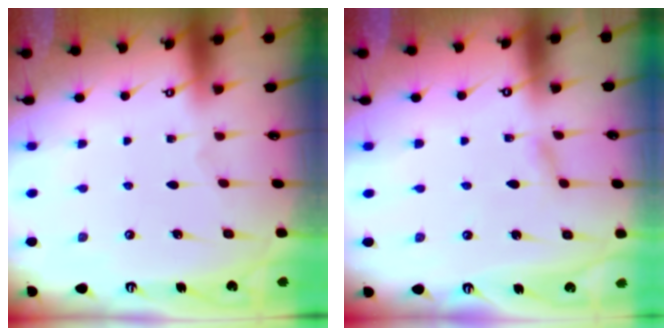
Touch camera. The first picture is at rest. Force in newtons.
{"total": 2.5, "press": 2.5, "slide": 0.2}